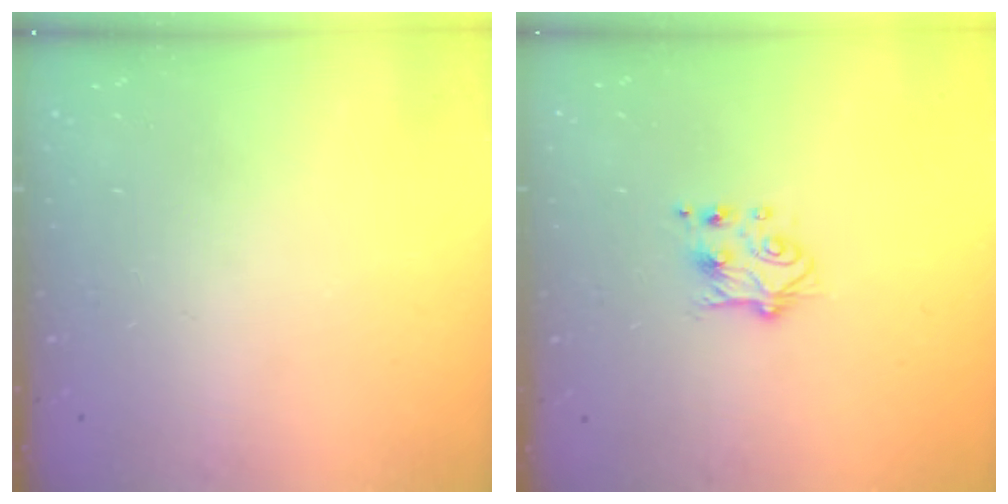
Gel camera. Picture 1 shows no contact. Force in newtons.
{"total": 5.5, "press": 5.4, "slide": 1.0}